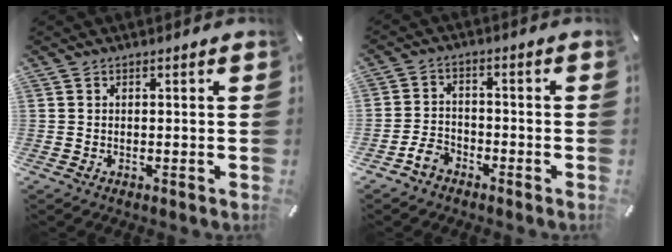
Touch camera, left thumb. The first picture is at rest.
{"total": 5.0, "force": [-3.4, 3.4, 1.5], "torque": [-0.035, 0.017, -0.067]}